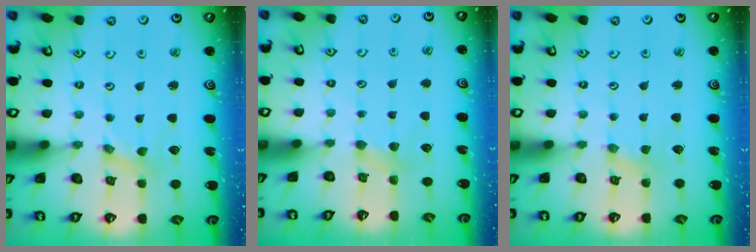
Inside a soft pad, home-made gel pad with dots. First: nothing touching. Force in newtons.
{"total": 3.3, "press": 3.2, "slide": 0.5}
{"total": 1.8, "press": 1.8, "slide": 0.3}